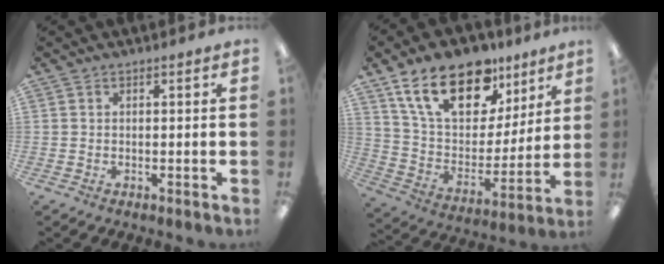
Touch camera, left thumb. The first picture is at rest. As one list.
[{"total": 21.2, "force": [13.4, 11.2, 12.0], "torque": [-0.215, -0.061, 0.240]}]